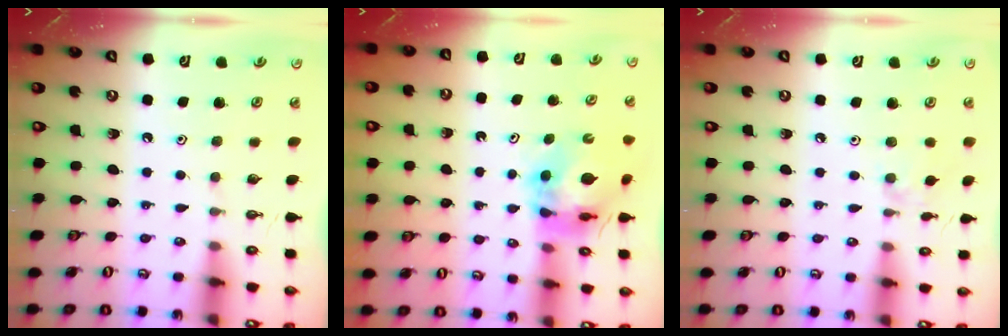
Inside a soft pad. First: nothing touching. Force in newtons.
{"total": 11.5, "press": 11.4, "slide": 1.3}
{"total": 2.9, "press": 2.8, "slide": 0.5}